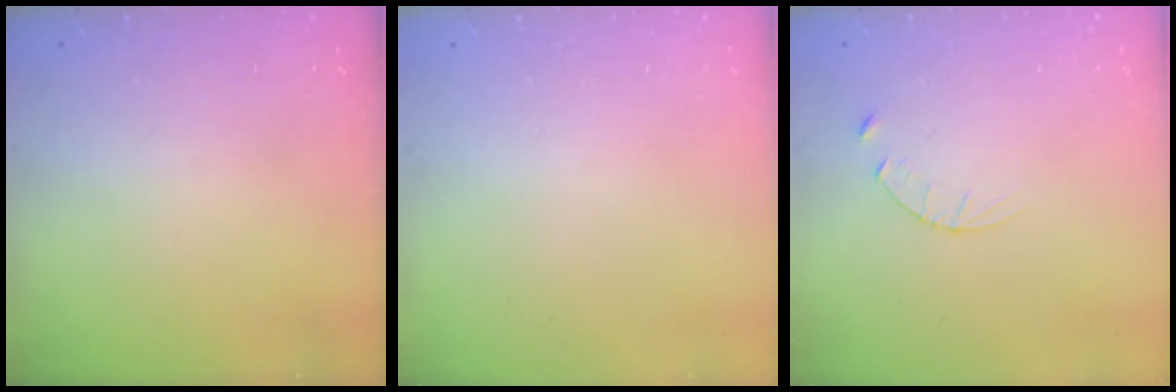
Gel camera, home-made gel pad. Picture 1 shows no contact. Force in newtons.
{"total": 0.0}
{"total": 3.9, "press": 3.9, "slide": 0.4}